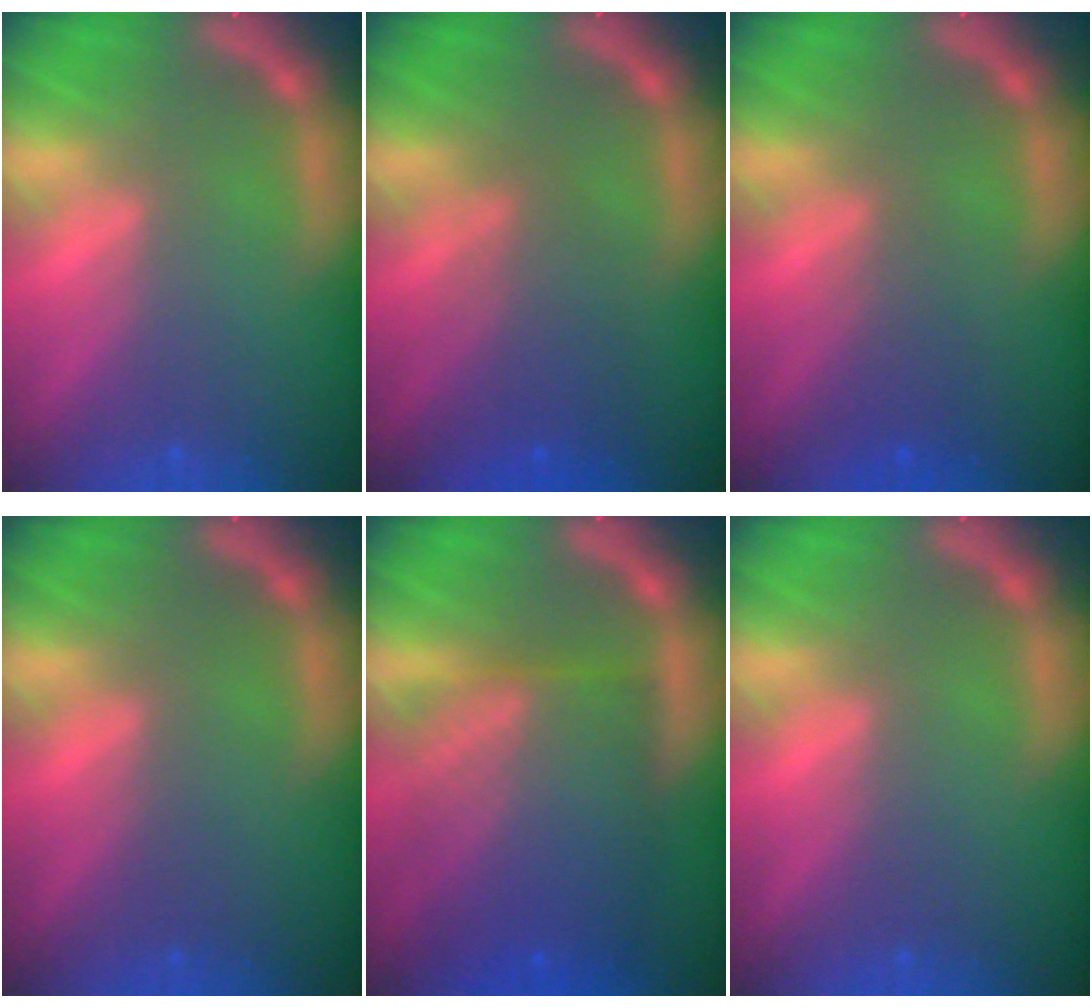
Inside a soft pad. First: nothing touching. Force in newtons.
{"total": 4.1}
{"total": 2.0}
{"total": 0.0}
{"total": 10.1}
{"total": 0.0}